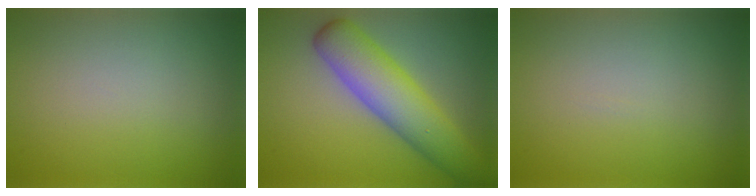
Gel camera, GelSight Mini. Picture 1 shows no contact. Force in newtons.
{"total": 7.1, "press": 7.1, "slide": 0.2}
{"total": 0.0}